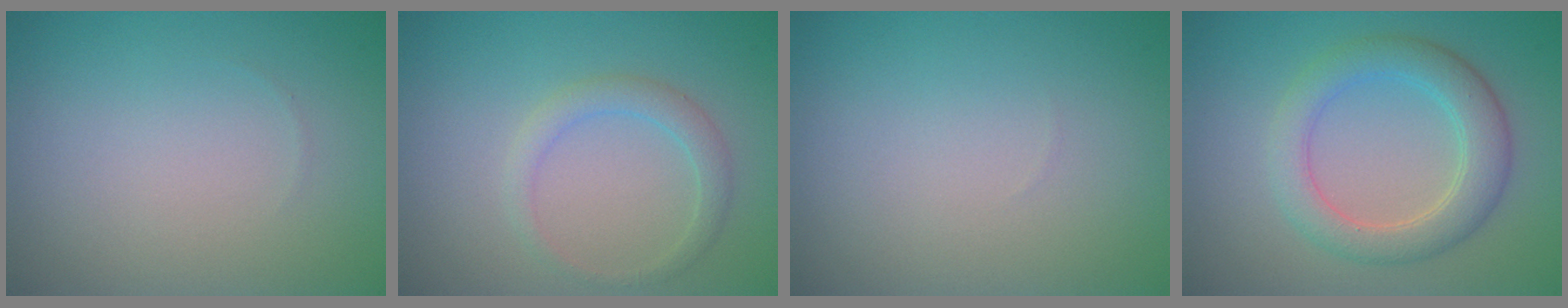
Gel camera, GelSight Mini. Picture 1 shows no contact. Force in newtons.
{"total": 1.9, "press": 1.9, "slide": 0.1}
{"total": 0.0}
{"total": 4.4, "press": 4.4, "slide": 0.1}